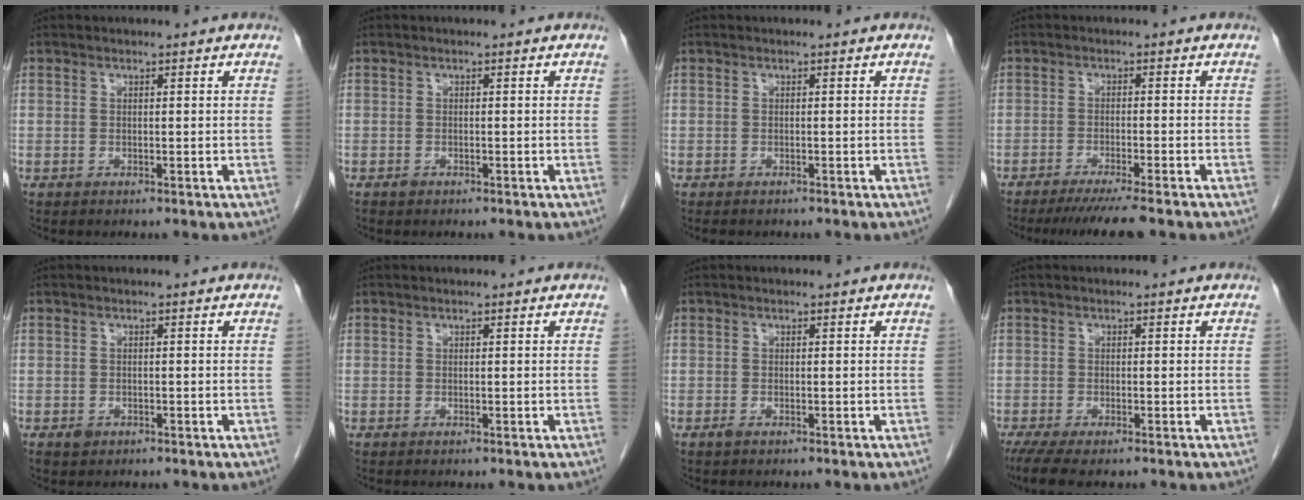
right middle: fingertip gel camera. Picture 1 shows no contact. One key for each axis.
{"total": 0.6, "fx": -0.4, "fy": 0.3, "fz": 0.2, "tx": -0.003, "ty": 0.000, "tz": -0.007}
{"total": 1.9, "fx": -1.6, "fy": 0.7, "fz": 0.7, "tx": -0.013, "ty": -0.004, "tz": -0.018}
{"total": 7.2, "fx": -6.0, "fy": -0.5, "fz": 4.0, "tx": -0.050, "ty": -0.018, "tz": -0.093}
{"total": 1.2, "fx": -0.7, "fy": 0.9, "fz": 0.4, "tx": -0.006, "ty": 0.002, "tz": -0.006}
{"total": 0.0}
{"total": 0.5, "fx": -0.4, "fy": 0.2, "fz": 0.3, "tx": -0.008, "ty": 0.000, "tz": -0.005}
{"total": 5.5, "fx": -4.1, "fy": 1.2, "fz": 3.4, "tx": -0.061, "ty": -0.016, "tz": -0.066}